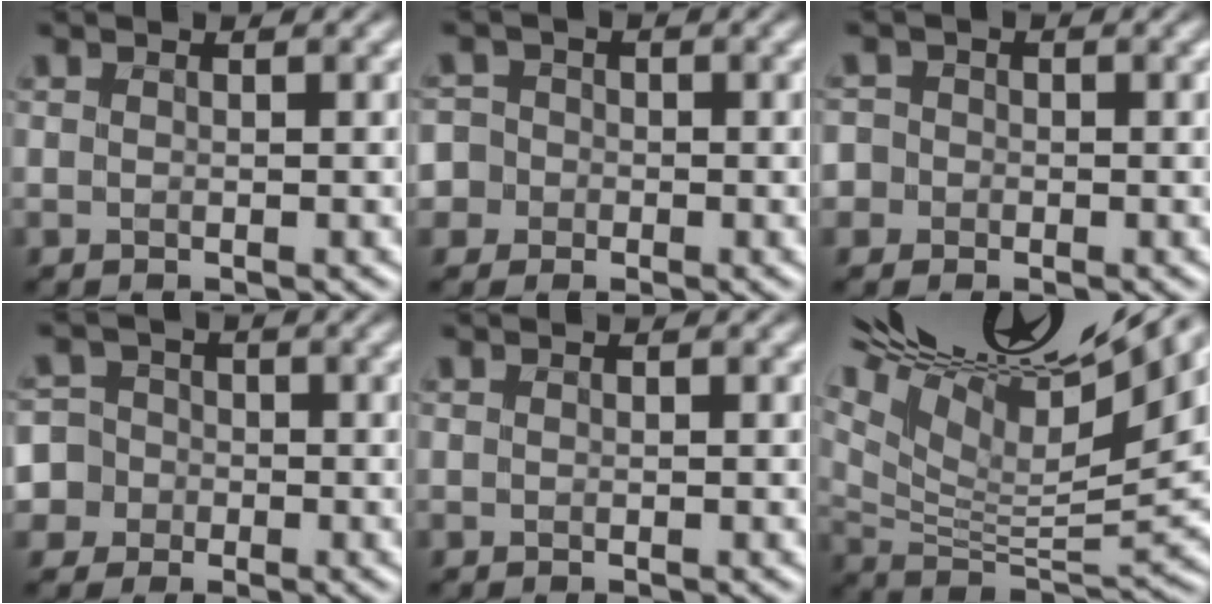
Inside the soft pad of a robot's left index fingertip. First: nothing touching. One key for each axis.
{"total": 4.5, "fx": -1.0, "fy": 4.2, "fz": 1.0, "tx": -0.011, "ty": 0.025, "tz": -0.050}
{"total": 2.7, "fx": -0.4, "fy": 2.6, "fz": 0.6, "tx": 0.010, "ty": 0.022, "tz": -0.037}
{"total": 6.9, "fx": -2.0, "fy": 6.5, "fz": 1.4, "tx": -0.038, "ty": 0.015, "tz": -0.069}
{"total": 0.0}
{"total": 17.7, "fx": 12.1, "fy": 4.5, "fz": 12.1, "tx": -0.238, "ty": 0.044, "tz": 0.200}